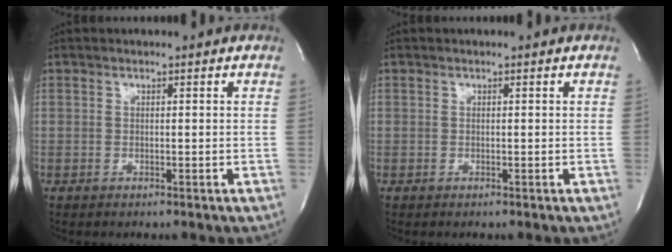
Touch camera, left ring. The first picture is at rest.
{"total": 0.0}